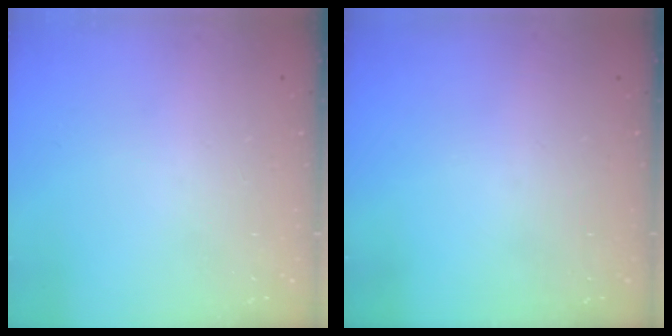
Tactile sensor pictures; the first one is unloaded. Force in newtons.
{"total": 0.0}